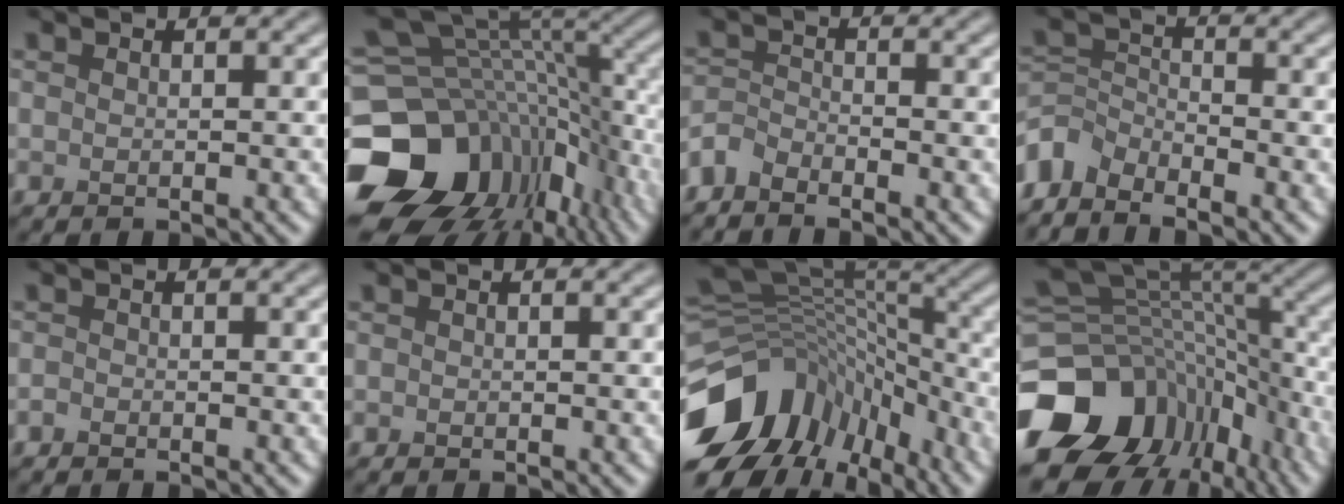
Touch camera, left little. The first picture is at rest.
{"total": 16.2, "force": [-4.6, 12.6, 9.2], "torque": [-0.197, -0.021, -0.043]}
{"total": 2.3, "force": [-2.1, 0.7, 0.4], "torque": [-0.009, 0.000, -0.054]}
{"total": 3.9, "force": [-3.4, 1.7, 1.0], "torque": [-0.020, -0.004, -0.080]}
{"total": 0.5, "force": [-0.4, 0.2, 0.1], "torque": [0.000, -0.003, -0.009]}
{"total": 0.0}
{"total": 13.4, "force": [-6.9, 8.7, 7.5], "torque": [-0.165, 0.003, -0.109]}
{"total": 14.0, "force": [-6.3, 10.4, 7.0], "torque": [-0.161, 0.003, -0.096]}